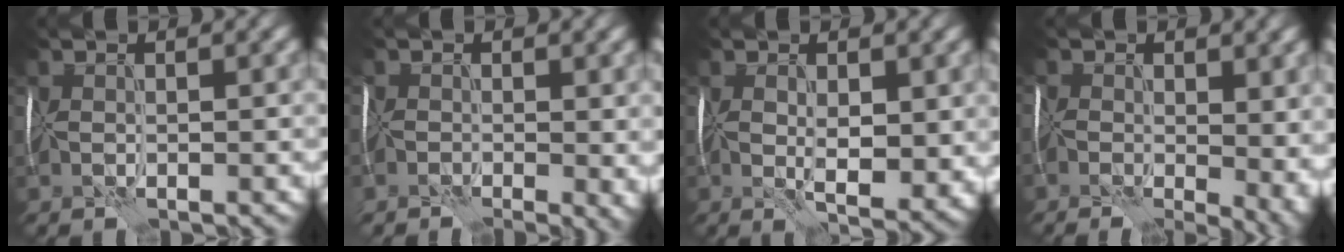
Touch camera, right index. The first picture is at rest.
{"total": 4.0, "force": [-1.6, 1.8, 3.1], "torque": [-0.042, -0.007, -0.025]}
{"total": 4.2, "force": [0.0, 2.0, 3.7], "torque": [-0.083, -0.014, 0.011]}
{"total": 12.1, "force": [-2.3, 6.8, 9.8], "torque": [-0.144, 0.004, -0.002]}